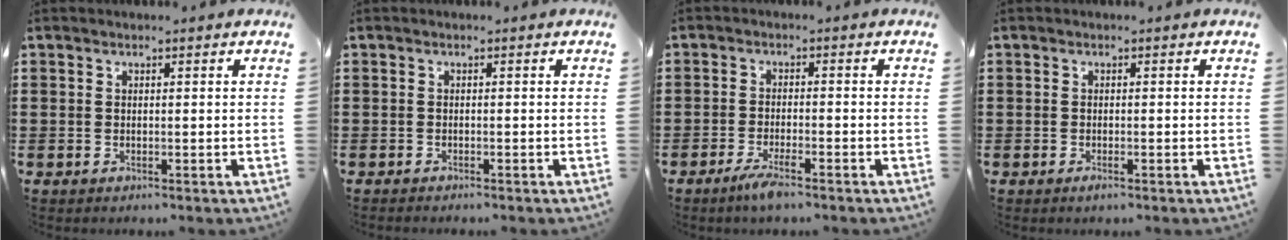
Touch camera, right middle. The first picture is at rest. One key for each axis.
{"total": 0.6, "fx": -0.6, "fy": 0.0, "fz": 0.0, "tx": -0.002, "ty": 0.000, "tz": -0.013}
{"total": 3.2, "fx": -2.3, "fy": 0.3, "fz": 2.1, "tx": -0.048, "ty": -0.005, "tz": -0.045}
{"total": 0.6, "fx": -0.5, "fy": 0.1, "fz": 0.4, "tx": -0.010, "ty": -0.006, "tz": -0.008}